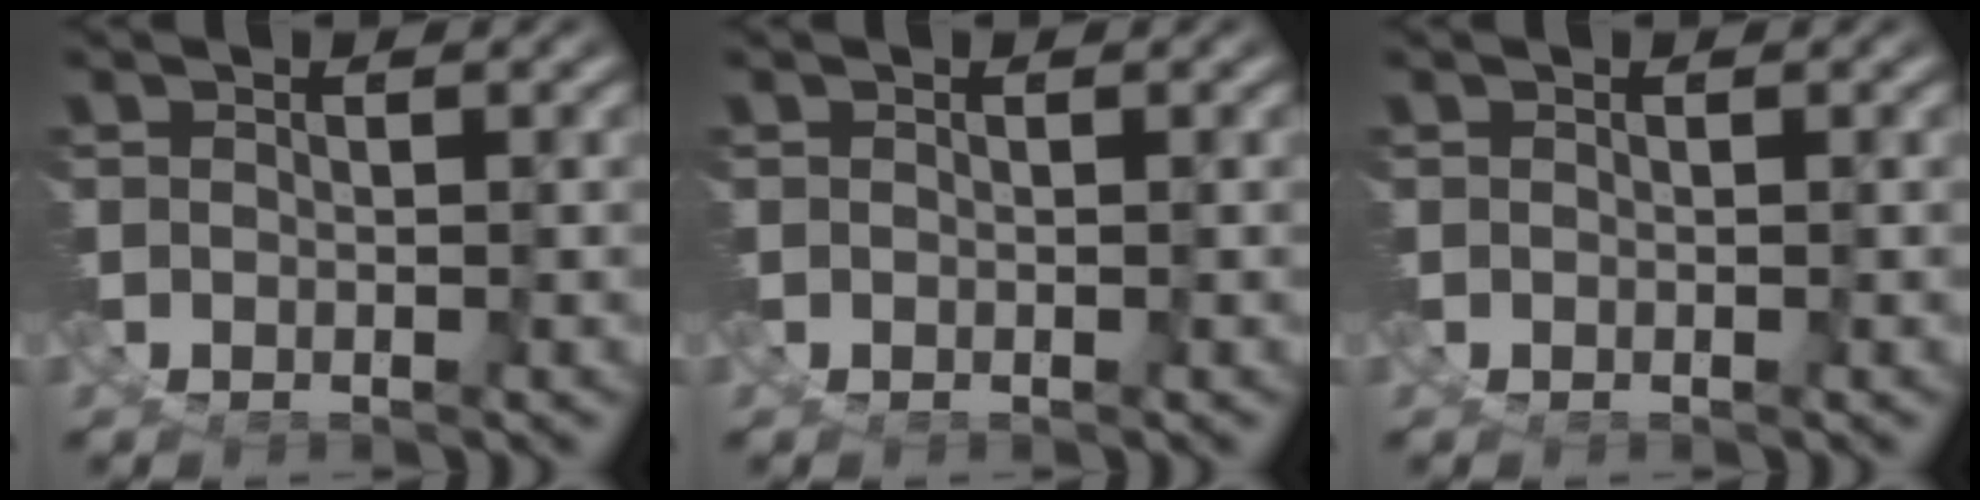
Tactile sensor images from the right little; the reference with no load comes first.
{"total": 0.0}
{"total": 0.0}